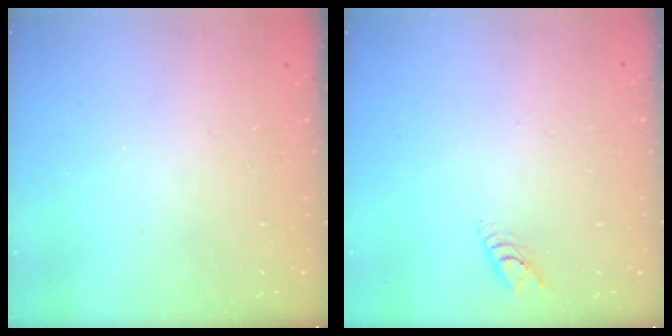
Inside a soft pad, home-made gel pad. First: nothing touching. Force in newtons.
{"total": 3.7, "press": 3.7, "slide": 0.3}